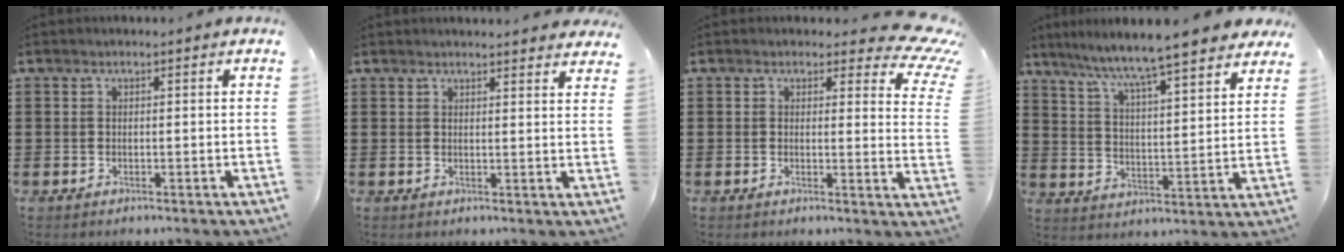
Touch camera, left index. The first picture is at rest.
{"total": 2.2, "force": [2.2, -0.1, 0.2], "torque": [-0.002, -0.007, 0.042]}
{"total": 4.3, "force": [3.2, 1.5, 2.5], "torque": [-0.031, -0.018, 0.051]}
{"total": 6.2, "force": [5.7, -0.6, 2.5], "torque": [-0.075, -0.043, 0.089]}